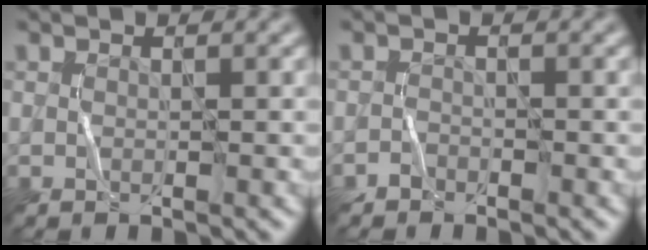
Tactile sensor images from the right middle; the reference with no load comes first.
{"total": 0.8, "force": [-0.7, 0.2, -0.3], "torque": [0.006, 0.009, -0.015]}